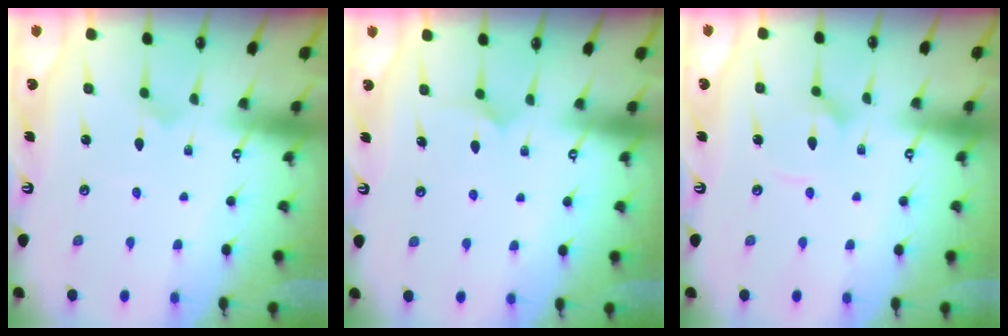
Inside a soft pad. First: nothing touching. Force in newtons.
{"total": 6.1, "press": 6.1, "slide": 0.5}
{"total": 4.8, "press": 4.8, "slide": 0.4}